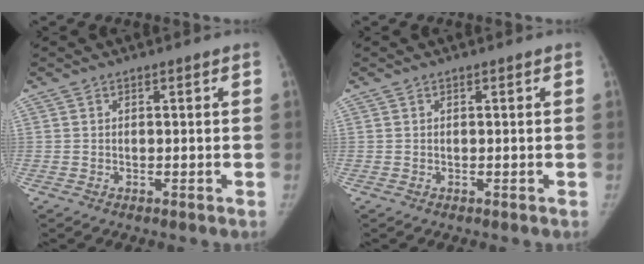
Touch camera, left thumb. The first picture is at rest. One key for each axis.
{"total": 0.0}